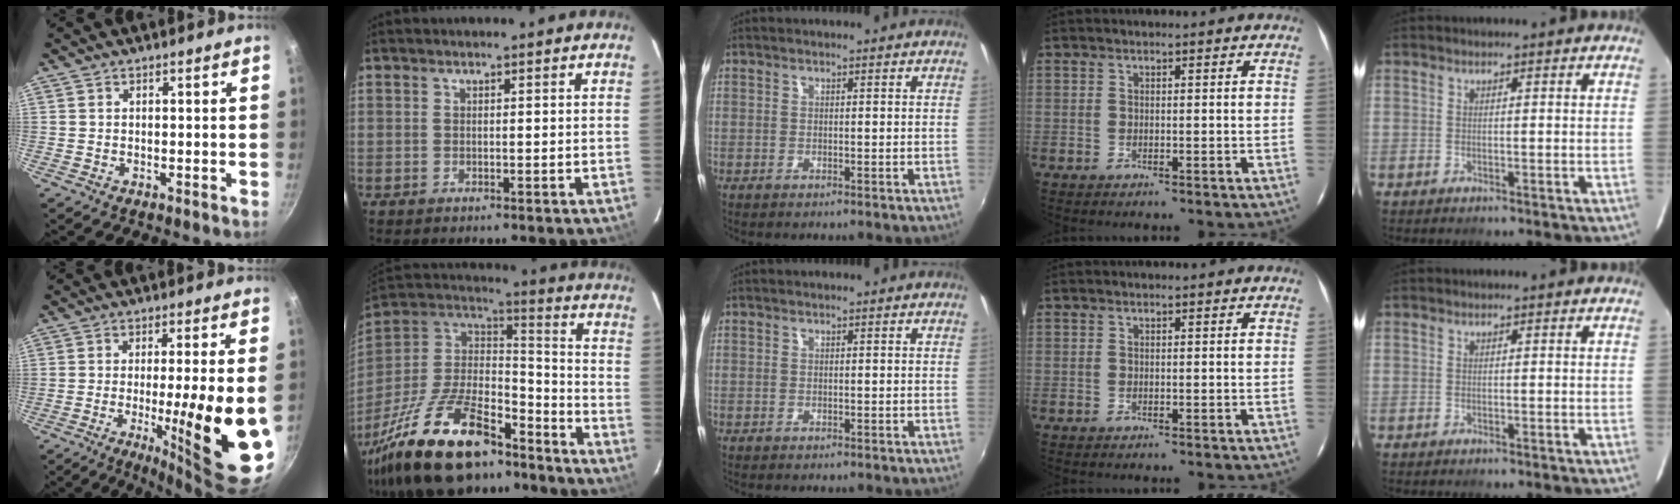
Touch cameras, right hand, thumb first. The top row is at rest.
{"thumb": {"total": 18.6, "force": [-3.7, 3.1, 17.9], "torque": [-0.249, -0.006, -0.044]}, "index": {"total": 31.6, "force": [-21.8, 13.1, 18.8], "torque": [-0.378, -0.008, -0.347]}}